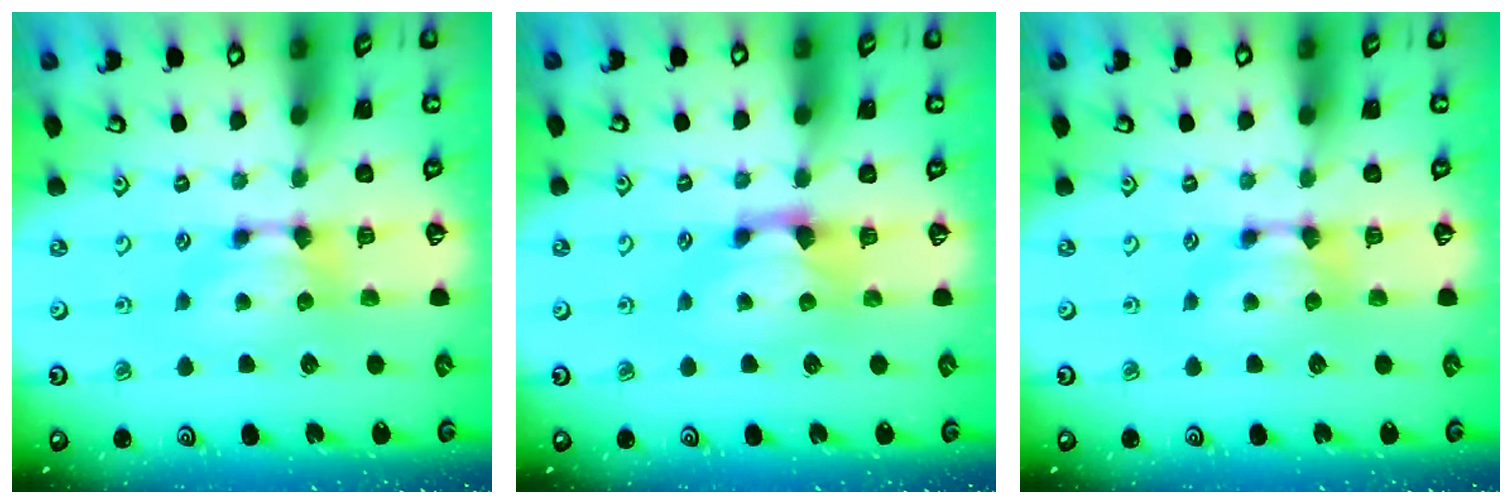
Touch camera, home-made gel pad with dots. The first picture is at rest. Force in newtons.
{"total": 1.2, "press": 0.2, "slide": 1.2}
{"total": 0.0}